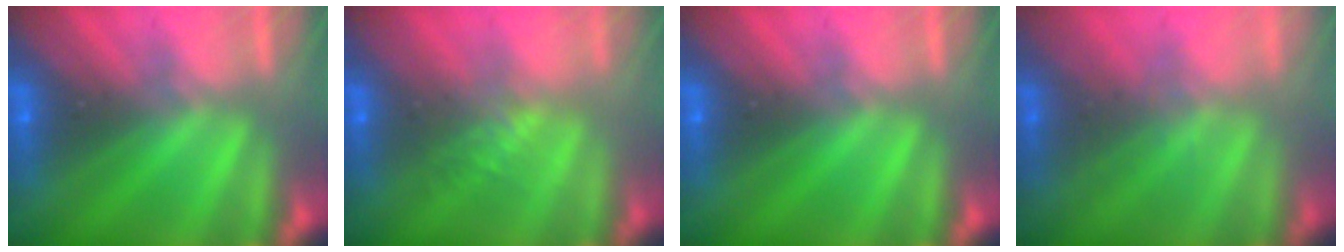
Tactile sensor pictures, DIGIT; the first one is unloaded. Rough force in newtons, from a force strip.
{"total": 1.3}
{"total": 0.0}
{"total": 1.6}